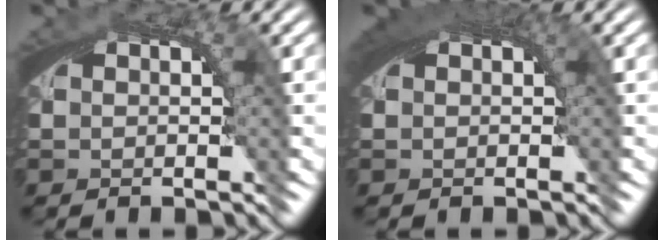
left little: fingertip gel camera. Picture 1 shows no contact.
{"total": 2.2, "force": [0.9, 0.5, 2.0], "torque": [-0.025, 0.007, 0.014]}